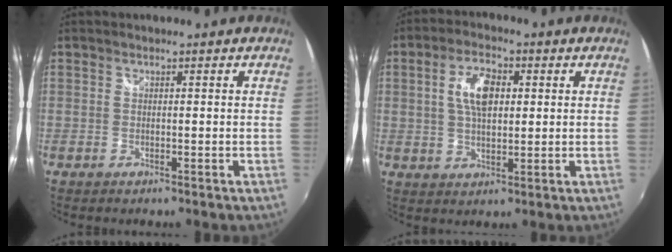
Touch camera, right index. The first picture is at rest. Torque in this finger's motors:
{"motor_torque": [1.24, 0.34, 0.54, 0.13]}